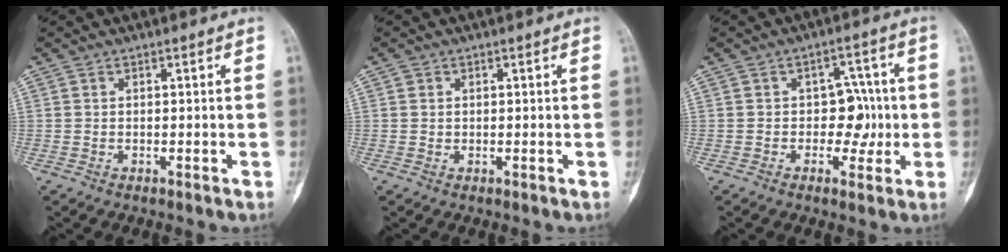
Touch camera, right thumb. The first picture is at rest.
{"total": 0.8, "force": [0.3, 0.7, 0.1], "torque": [0.005, 0.001, 0.003]}
{"total": 6.2, "force": [-0.5, 4.5, 4.2], "torque": [-0.008, 0.017, -0.011]}